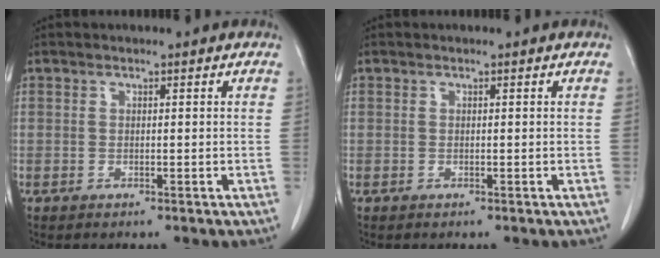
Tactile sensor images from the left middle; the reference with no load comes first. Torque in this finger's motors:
{"motor_torque": [-0.01, -1.76, -0.05, -0.01]}